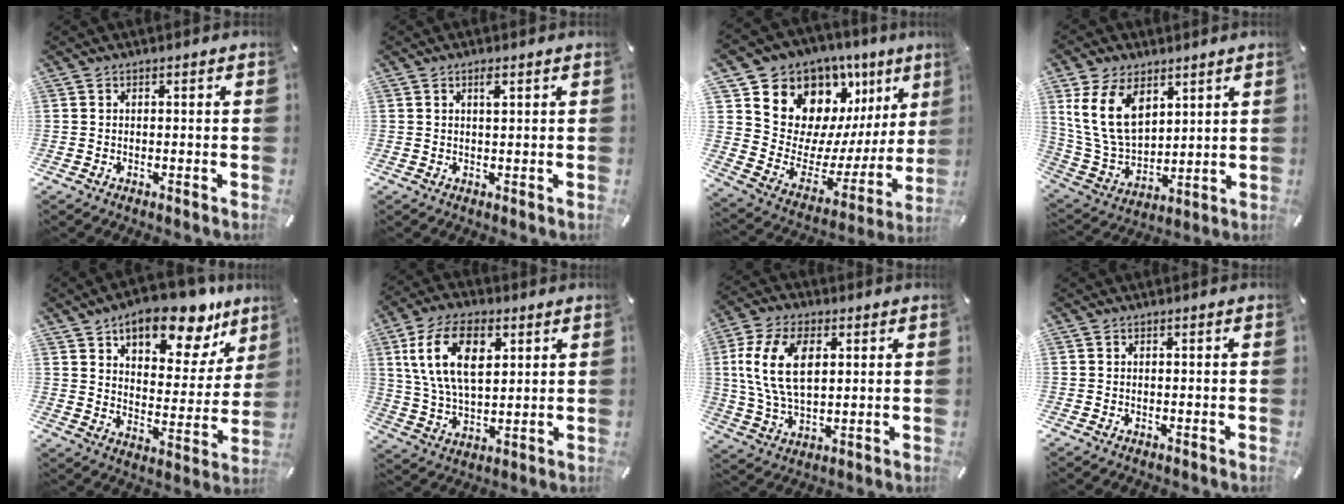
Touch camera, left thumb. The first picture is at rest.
{"total": 1.6, "force": [0.7, 0.4, 1.3], "torque": [-0.028, 0.002, 0.011]}
{"total": 14.3, "force": [9.4, 10.2, 3.6], "torque": [-0.043, -0.103, 0.180]}
{"total": 14.2, "force": [6.3, 9.7, 8.3], "torque": [-0.204, -0.027, 0.116]}
{"total": 16.8, "force": [12.6, 7.2, 8.4], "torque": [-0.114, -0.092, 0.211]}
{"total": 15.2, "force": [5.8, 8.8, 11.0], "torque": [-0.240, 0.001, 0.098]}
{"total": 13.2, "force": [3.1, 8.2, 9.8], "torque": [-0.226, 0.003, 0.052]}
{"total": 0.0}